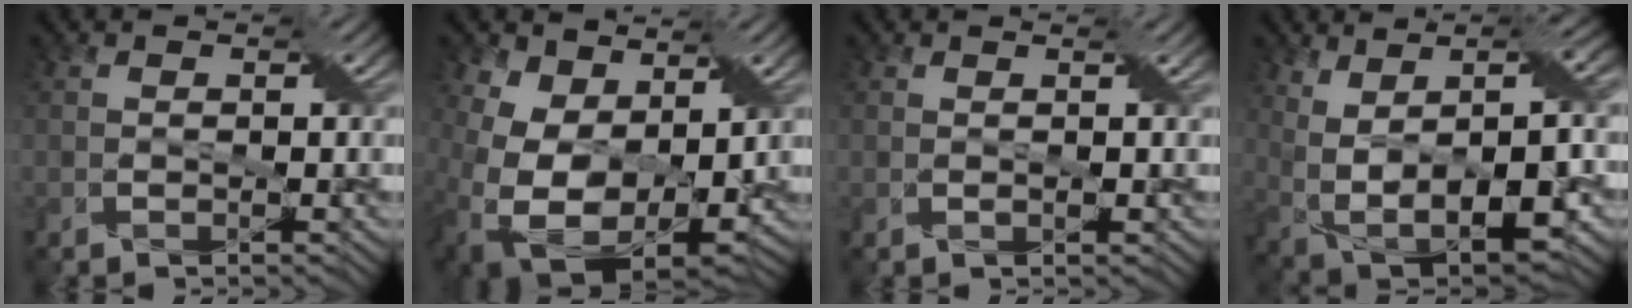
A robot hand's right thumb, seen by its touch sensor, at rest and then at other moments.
{"total": 14.3, "force": [2.9, 9.9, 9.9], "torque": [-0.220, -0.018, 0.077]}
{"total": 1.0, "force": [0.5, 0.0, 0.9], "torque": [-0.021, 0.005, 0.008]}
{"total": 13.4, "force": [0.9, 6.2, 11.8], "torque": [-0.205, -0.010, 0.039]}